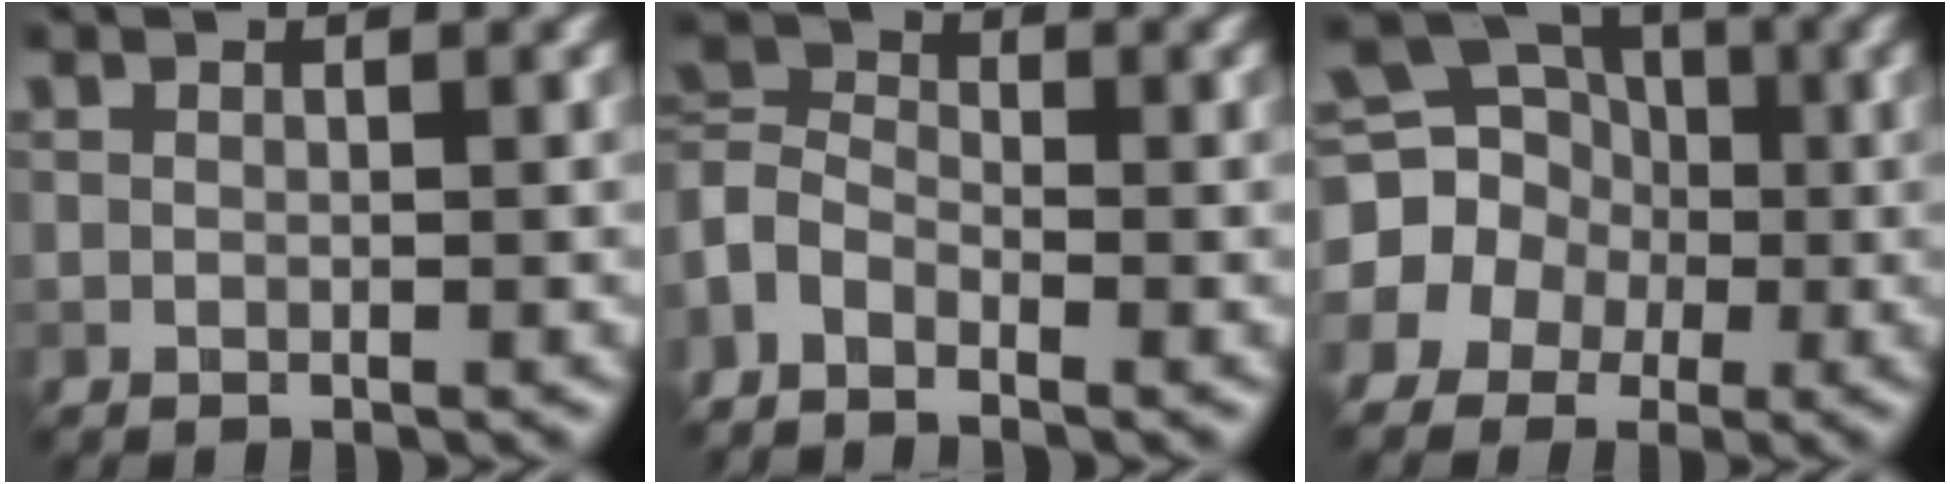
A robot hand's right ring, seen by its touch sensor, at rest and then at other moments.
{"total": 3.6, "force": [-1.9, 2.3, 2.0], "torque": [-0.041, 0.005, -0.055]}
{"total": 10.5, "force": [-0.6, 9.8, 3.7], "torque": [-0.098, 0.024, -0.045]}